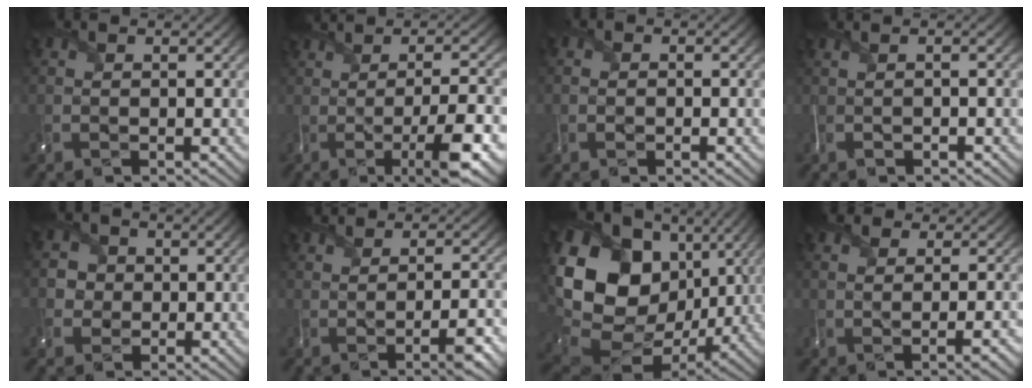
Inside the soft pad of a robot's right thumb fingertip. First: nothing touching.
{"total": 7.7, "force": [-1.6, 0.8, 7.4], "torque": [-0.095, 0.017, -0.025]}
{"total": 1.2, "force": [-1.1, 0.3, -0.1], "torque": [0.009, -0.003, -0.021]}
{"total": 1.0, "force": [-0.2, -0.1, 1.0], "torque": [-0.007, 0.005, -0.023]}
{"total": 2.8, "force": [-0.5, 2.7, 0.4], "torque": [-0.016, -0.001, -0.018]}
{"total": 3.1, "force": [-0.8, 0.2, 3.0], "torque": [-0.035, 0.012, -0.017]}
{"total": 19.1, "force": [2.6, 14.7, 11.9], "torque": [-0.289, -0.008, 0.066]}
{"total": 4.9, "force": [1.9, 1.9, 4.1], "torque": [-0.047, 0.030, 0.008]}